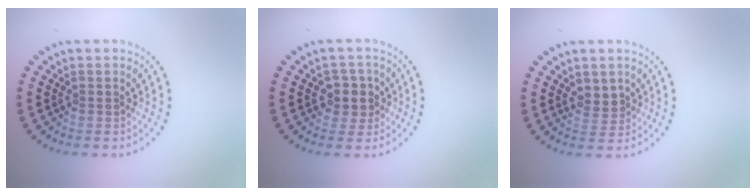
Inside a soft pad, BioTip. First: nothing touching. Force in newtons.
{"total": 2.3, "press": 2.1, "slide": 1.0}
{"total": 1.8, "press": 1.7, "slide": 0.8}